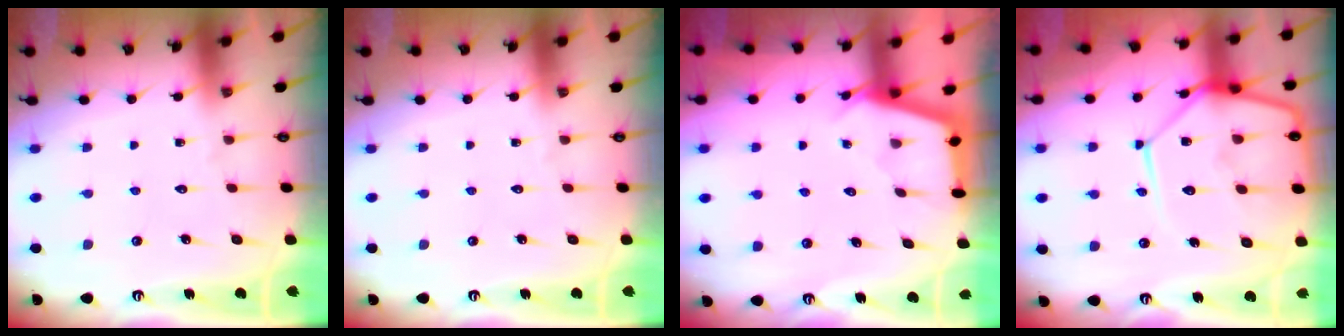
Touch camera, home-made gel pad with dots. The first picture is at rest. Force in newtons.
{"total": 0.0}
{"total": 2.9, "press": 2.9, "slide": 0.3}
{"total": 17.5, "press": 17.4, "slide": 1.6}